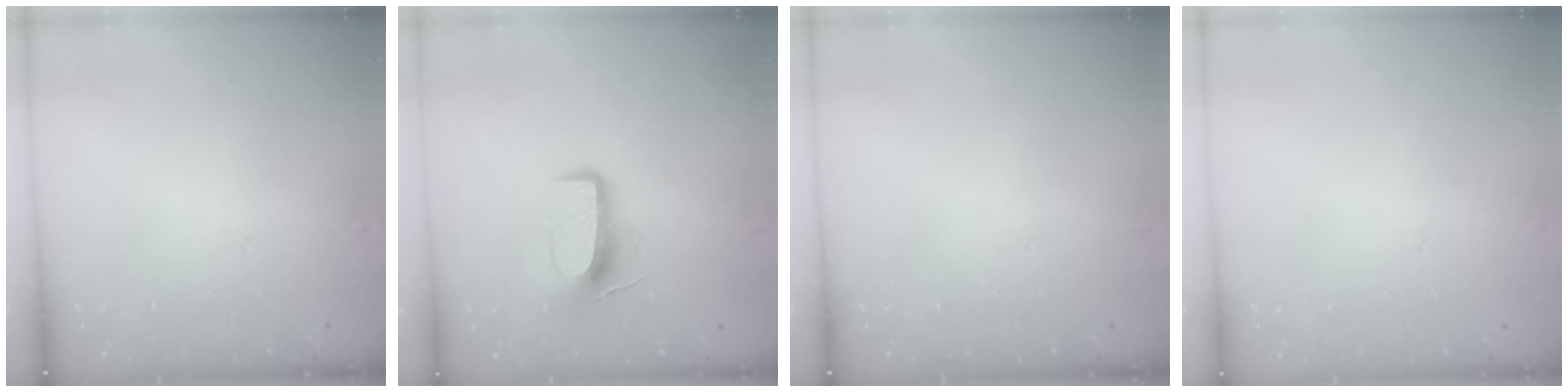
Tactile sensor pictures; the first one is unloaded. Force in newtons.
{"total": 10.5, "press": 10.5, "slide": 0.9}
{"total": 0.0}
{"total": 0.0}